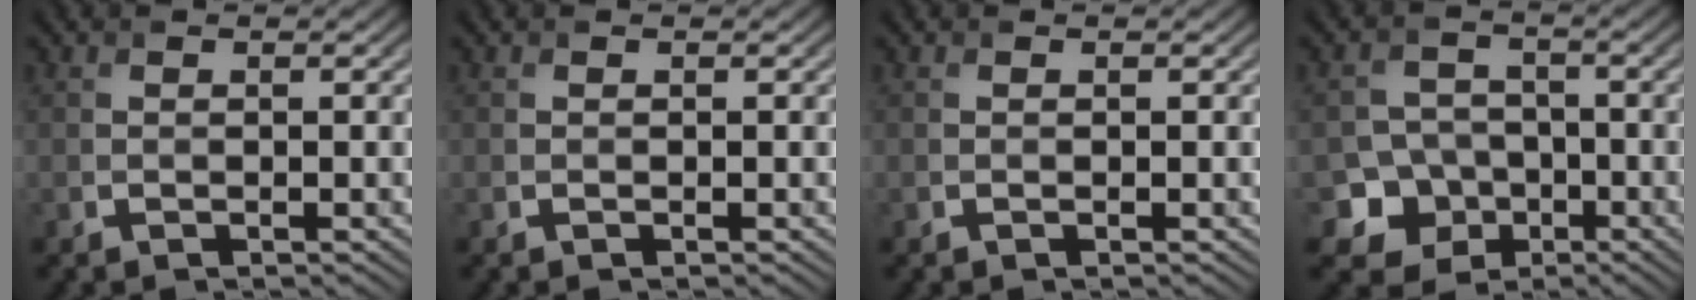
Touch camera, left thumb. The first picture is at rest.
{"total": 0.0}
{"total": 0.0}
{"total": 6.8, "force": [-3.0, 5.8, 1.9], "torque": [-0.036, -0.009, -0.077]}